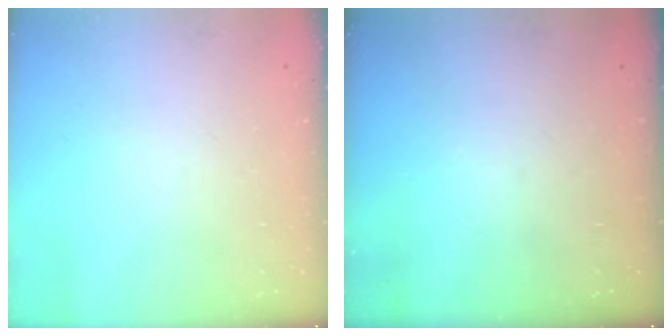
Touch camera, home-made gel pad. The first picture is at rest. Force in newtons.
{"total": 0.0}